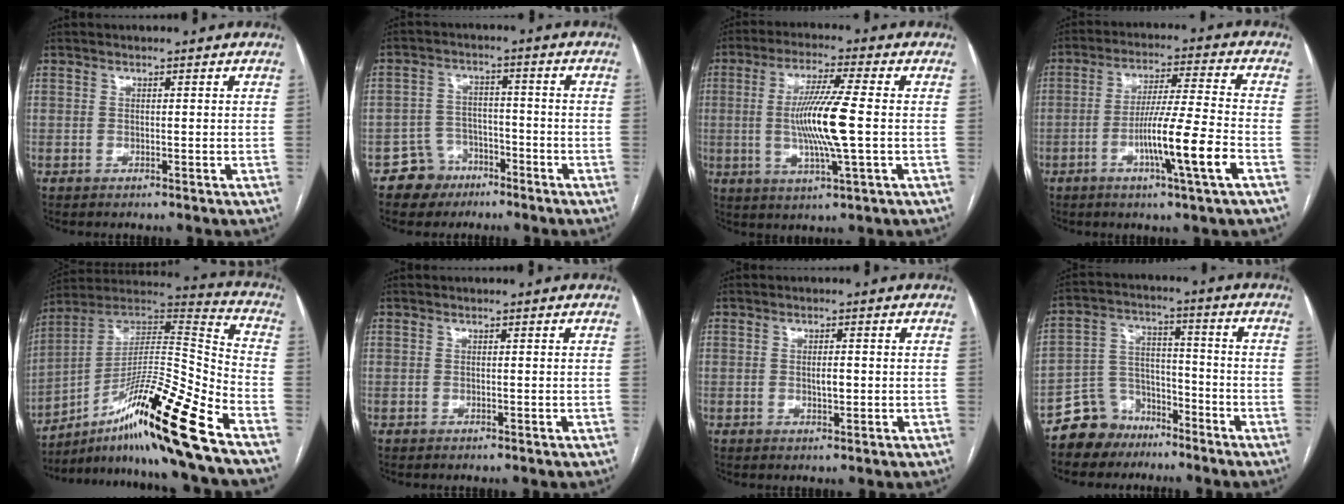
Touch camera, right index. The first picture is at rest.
{"total": 5.9, "force": [-3.7, 4.6, 0.2], "torque": [0.008, 0.014, -0.059]}
{"total": 11.0, "force": [-0.5, 0.0, 11.0], "torque": [-0.215, -0.006, -0.012]}
{"total": 11.5, "force": [-4.3, -0.9, 10.7], "torque": [-0.187, -0.009, -0.078]}
{"total": 21.8, "force": [-13.6, -0.7, 17.1], "torque": [-0.286, 0.005, -0.238]}
{"total": 0.0}
{"total": 2.0, "force": [-0.1, 0.6, 1.9], "torque": [-0.034, 0.001, -0.001]}
{"total": 8.6, "force": [-6.3, 5.8, 0.5], "torque": [-0.005, 0.035, -0.114]}